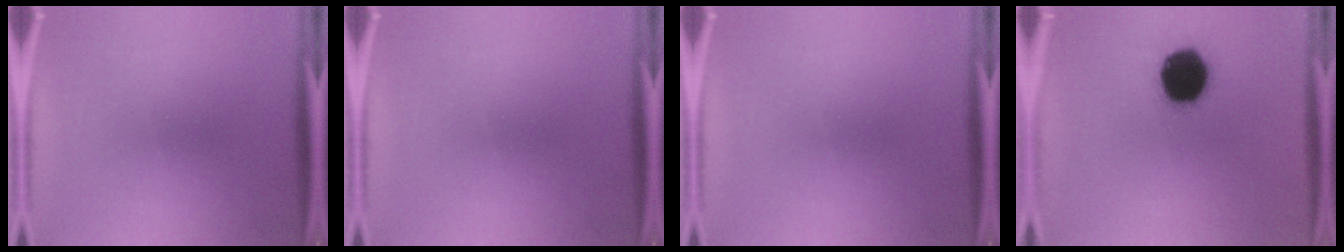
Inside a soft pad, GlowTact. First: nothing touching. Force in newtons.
{"total": 0.0}
{"total": 0.0}
{"total": 17.2}